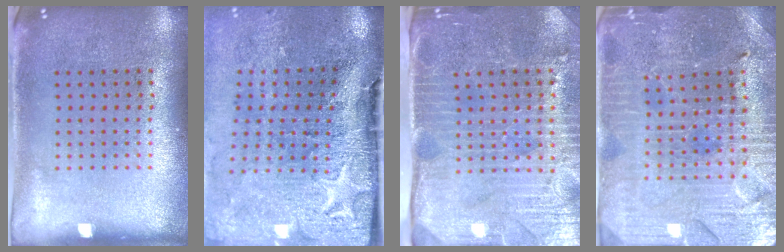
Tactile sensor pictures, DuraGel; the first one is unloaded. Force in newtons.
{"total": 4.9, "press": 3.8, "slide": 3.0}
{"total": 4.4, "press": 3.8, "slide": 2.3}
{"total": 3.5, "press": 3.4, "slide": 0.6}